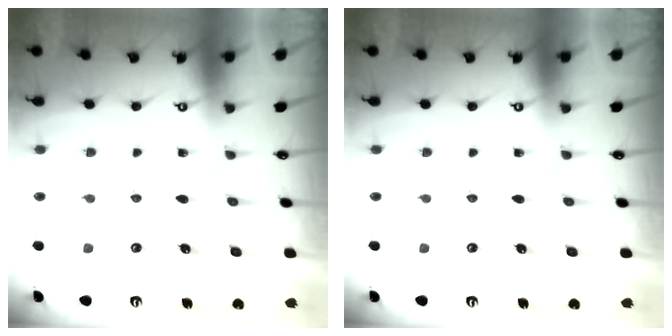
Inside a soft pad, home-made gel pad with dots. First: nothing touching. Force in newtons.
{"total": 0.0}